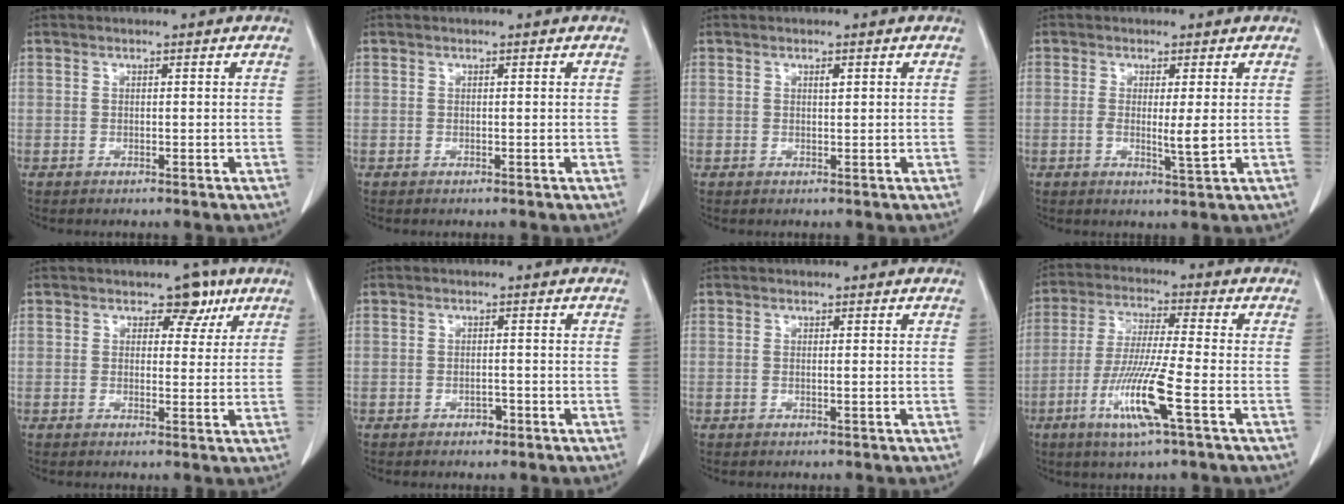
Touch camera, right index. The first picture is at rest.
{"total": 0.0}
{"total": 0.8, "force": [0.4, 0.2, 0.6], "torque": [-0.012, -0.002, 0.006]}
{"total": 3.4, "force": [0.0, 0.1, 3.4], "torque": [-0.059, -0.007, 0.001]}
{"total": 4.1, "force": [2.3, 2.7, 2.1], "torque": [-0.013, 0.005, 0.027]}
{"total": 1.4, "force": [-0.8, 0.9, 0.8], "torque": [-0.012, 0.002, -0.009]}
{"total": 0.6, "force": [0.0, -0.1, 0.6], "torque": [-0.011, -0.002, -0.001]}
{"total": 11.1, "force": [-4.3, -0.2, 10.2], "torque": [-0.205, -0.021, -0.086]}